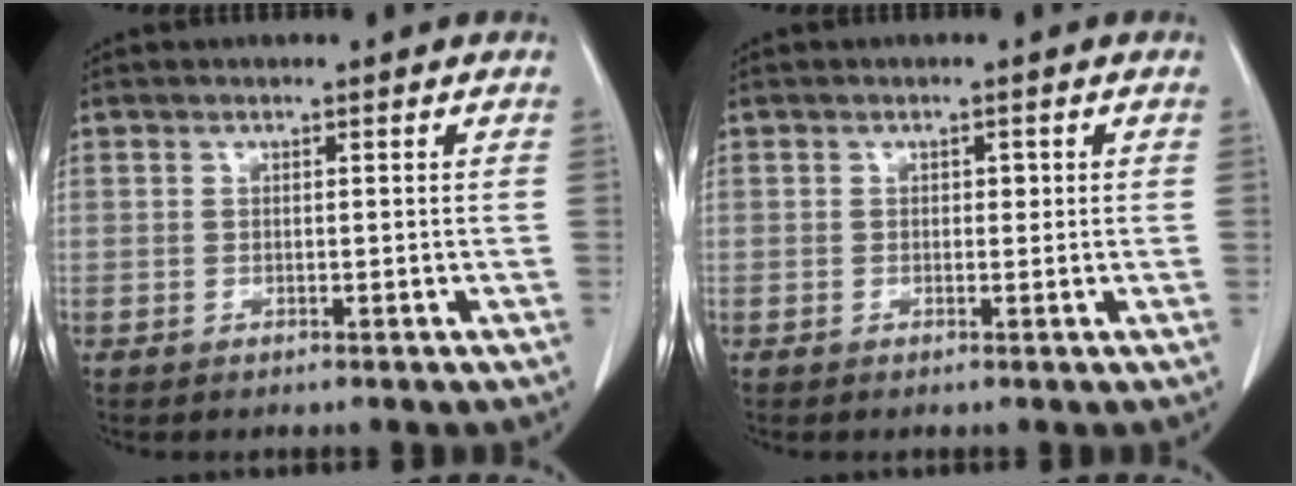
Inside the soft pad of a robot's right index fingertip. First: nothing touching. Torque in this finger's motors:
{"motor_torque": [0.11, -0.08, 0.00, 0.00]}